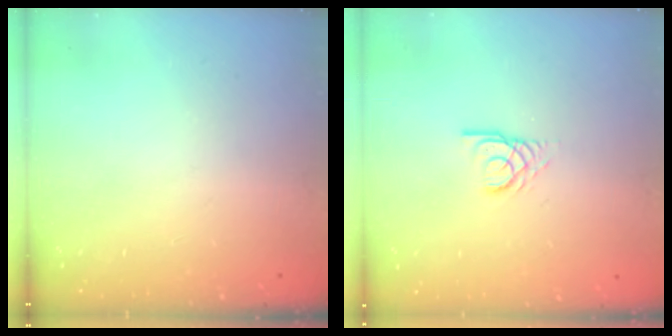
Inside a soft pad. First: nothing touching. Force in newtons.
{"total": 2.9, "press": 2.9, "slide": 0.1}